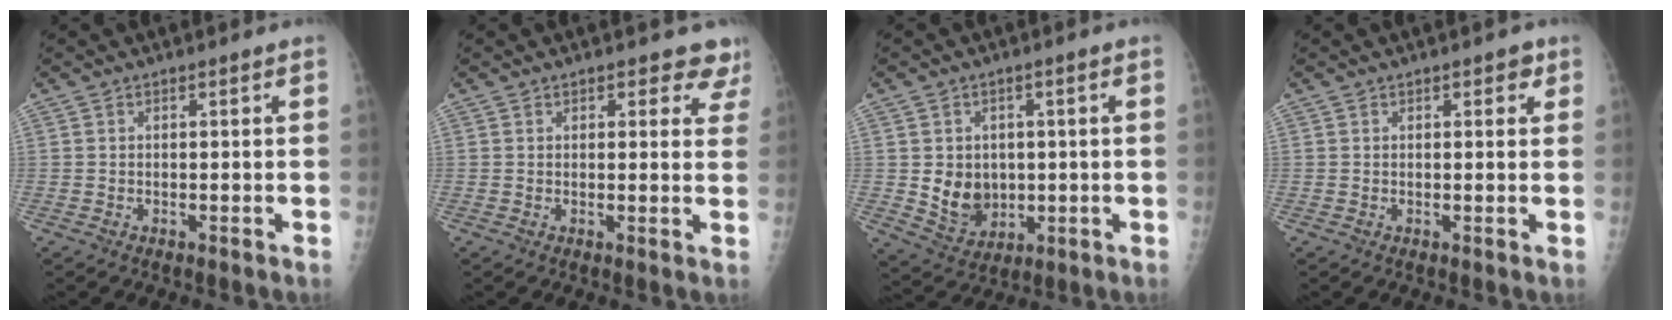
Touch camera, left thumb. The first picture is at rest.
{"total": 5.0, "force": [3.9, 2.6, 1.7], "torque": [0.024, -0.016, 0.033]}
{"total": 8.1, "force": [0.0, 6.7, 4.6], "torque": [-0.042, -0.007, 0.019]}
{"total": 2.1, "force": [1.1, 1.1, 1.4], "torque": [-0.002, -0.001, 0.010]}